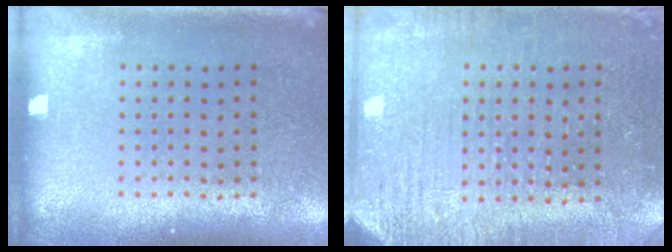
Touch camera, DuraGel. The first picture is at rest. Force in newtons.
{"total": 3.0, "press": 2.9, "slide": 0.7}